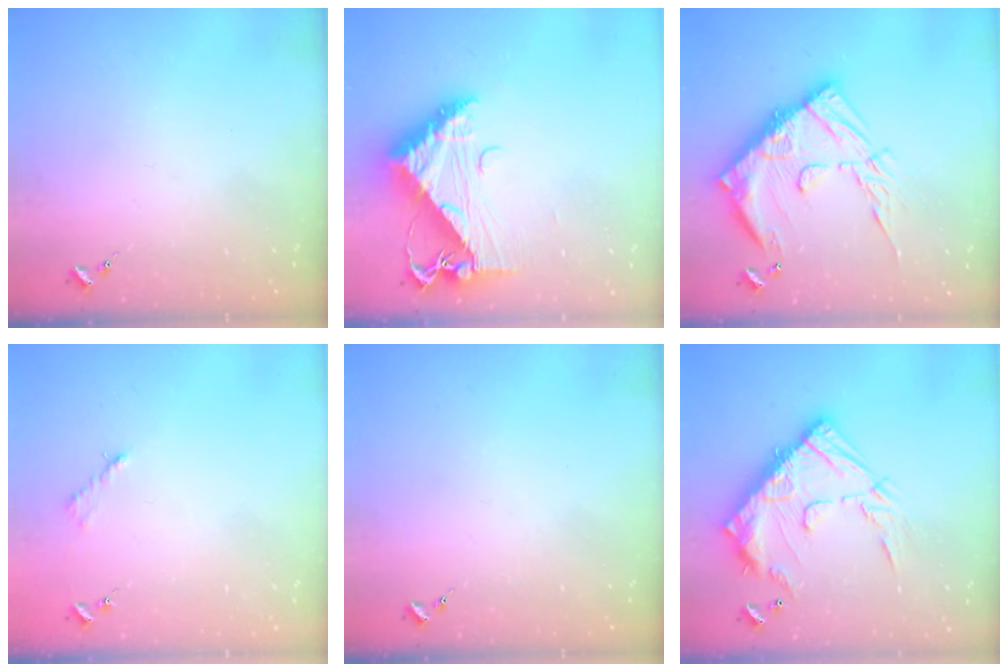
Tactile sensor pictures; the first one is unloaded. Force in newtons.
{"total": 12.7, "press": 12.7, "slide": 1.3}
{"total": 22.5, "press": 22.4, "slide": 2.1}
{"total": 2.6, "press": 2.6, "slide": 0.4}
{"total": 0.0}
{"total": 21.0, "press": 21.0, "slide": 1.6}